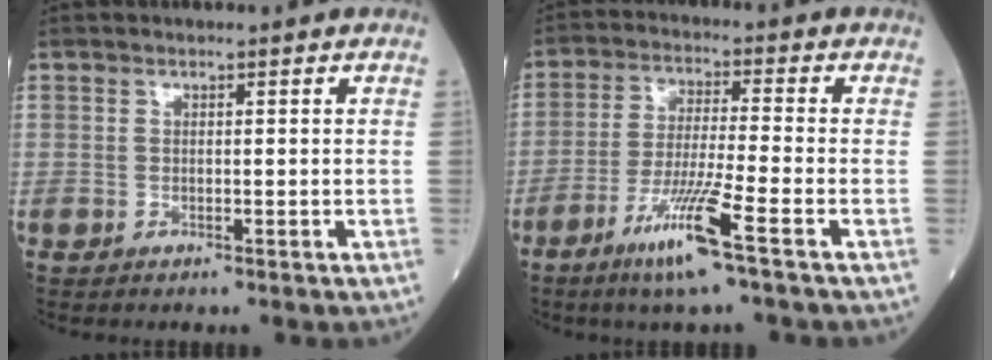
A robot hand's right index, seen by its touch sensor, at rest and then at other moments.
{"total": 9.5, "force": [-5.3, -0.8, 7.9], "torque": [-0.153, -0.021, -0.102]}